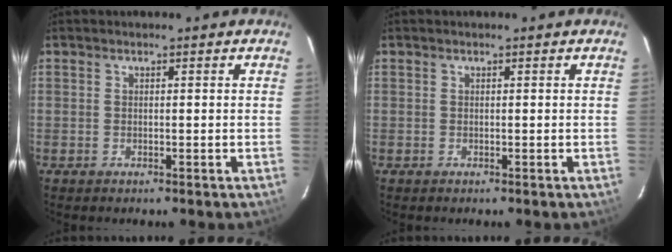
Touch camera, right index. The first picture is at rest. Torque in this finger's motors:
{"motor_torque": [-0.16, -0.04, -0.01, -0.01]}